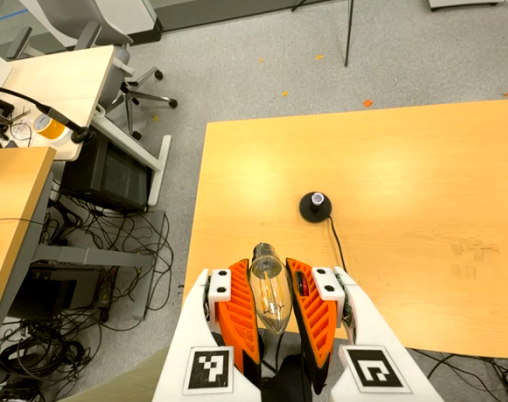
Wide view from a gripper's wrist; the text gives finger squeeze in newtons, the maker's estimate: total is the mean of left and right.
{"total": 19.1, "left": 20.8, "right": 17.3}